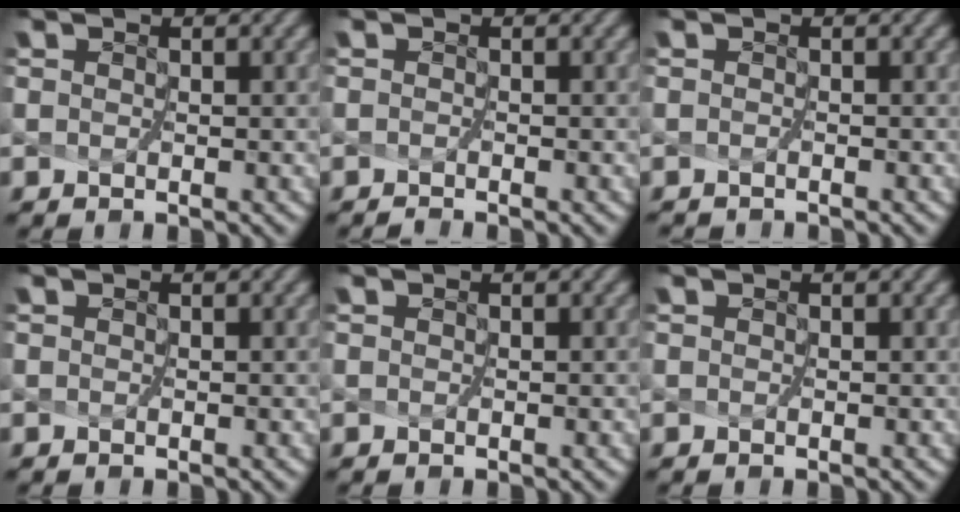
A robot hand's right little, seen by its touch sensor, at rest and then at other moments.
{"total": 0.8, "force": [-0.7, -0.4, -0.2], "torque": [-0.003, -0.004, -0.013]}
{"total": 0.9, "force": [-0.7, -0.3, -0.4], "torque": [0.003, -0.004, -0.010]}
{"total": 0.0}
{"total": 0.0}
{"total": 0.0}